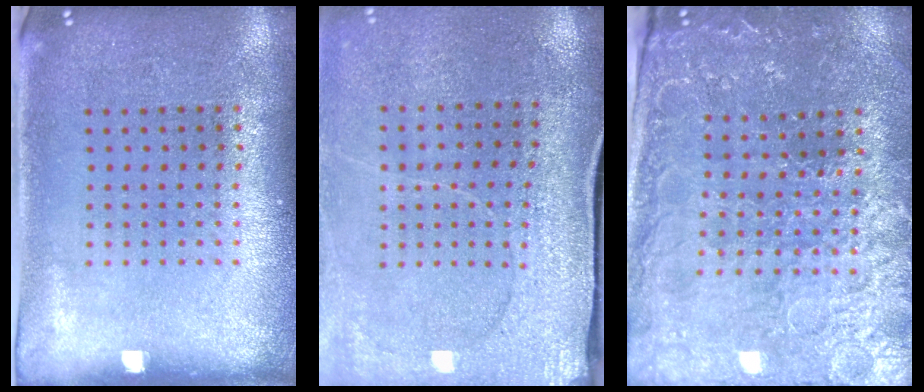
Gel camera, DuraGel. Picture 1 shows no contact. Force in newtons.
{"total": 2.9, "press": 2.8, "slide": 0.7}
{"total": 3.2, "press": 3.1, "slide": 0.5}